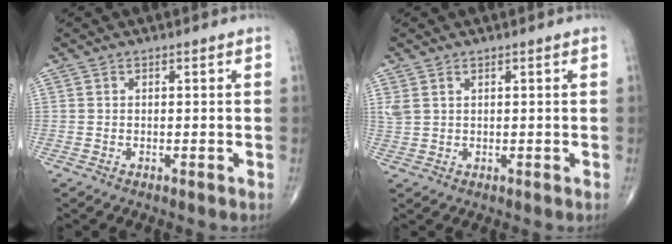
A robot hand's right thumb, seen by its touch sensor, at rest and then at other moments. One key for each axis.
{"total": 2.0, "fx": 1.1, "fy": 1.1, "fz": 1.2, "tx": -0.031, "ty": 0.006, "tz": 0.033}